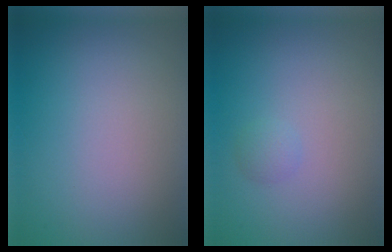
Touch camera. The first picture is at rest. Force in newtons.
{"total": 0.9, "press": 0.8, "slide": 0.0}